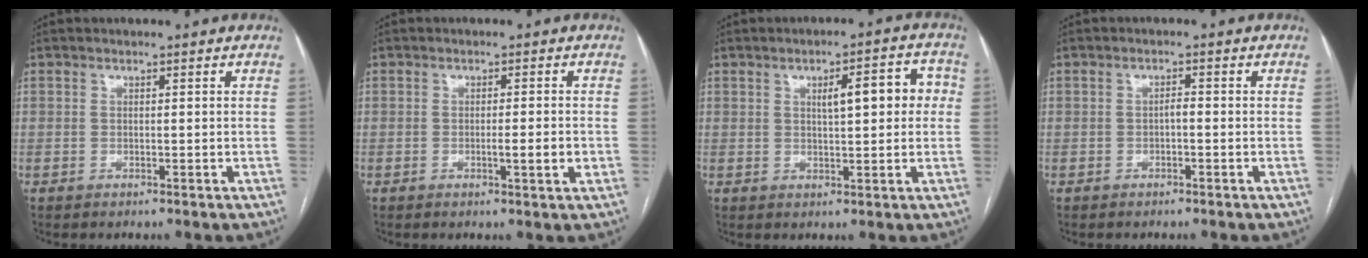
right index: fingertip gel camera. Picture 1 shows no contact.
{"total": 3.0, "force": [-0.7, 0.0, 2.9], "torque": [-0.048, -0.004, -0.010]}
{"total": 7.0, "force": [1.3, 2.0, 6.6], "torque": [-0.090, 0.025, 0.019]}
{"total": 1.2, "force": [-0.4, 0.4, 1.1], "torque": [-0.017, 0.004, -0.007]}